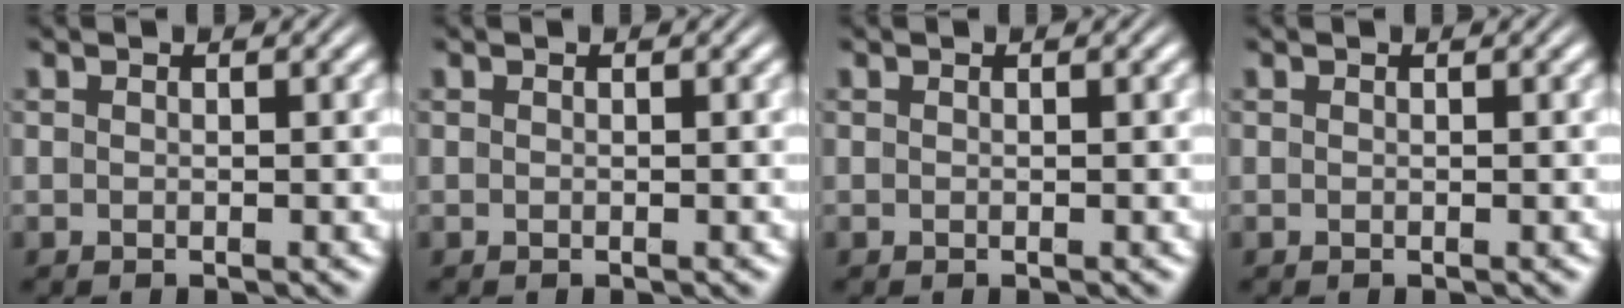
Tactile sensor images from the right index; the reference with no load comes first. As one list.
[{"total": 0.0}, {"total": 0.0}, {"total": 0.0}]